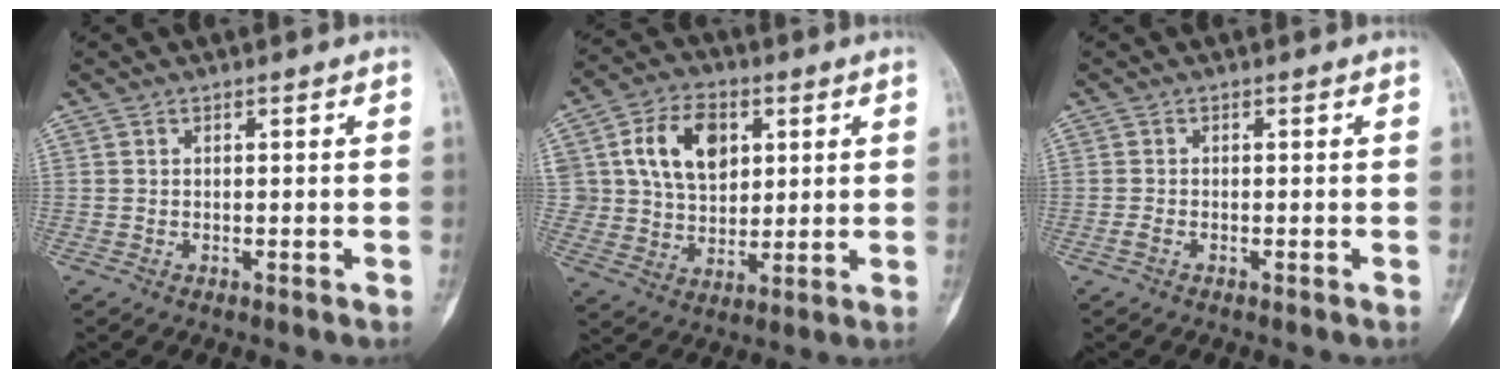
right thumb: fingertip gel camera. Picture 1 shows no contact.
{"total": 12.8, "force": [4.0, 9.2, 8.0], "torque": [-0.101, -0.008, 0.074]}
{"total": 0.9, "force": [-0.5, 0.4, 0.6], "torque": [-0.018, -0.001, -0.013]}